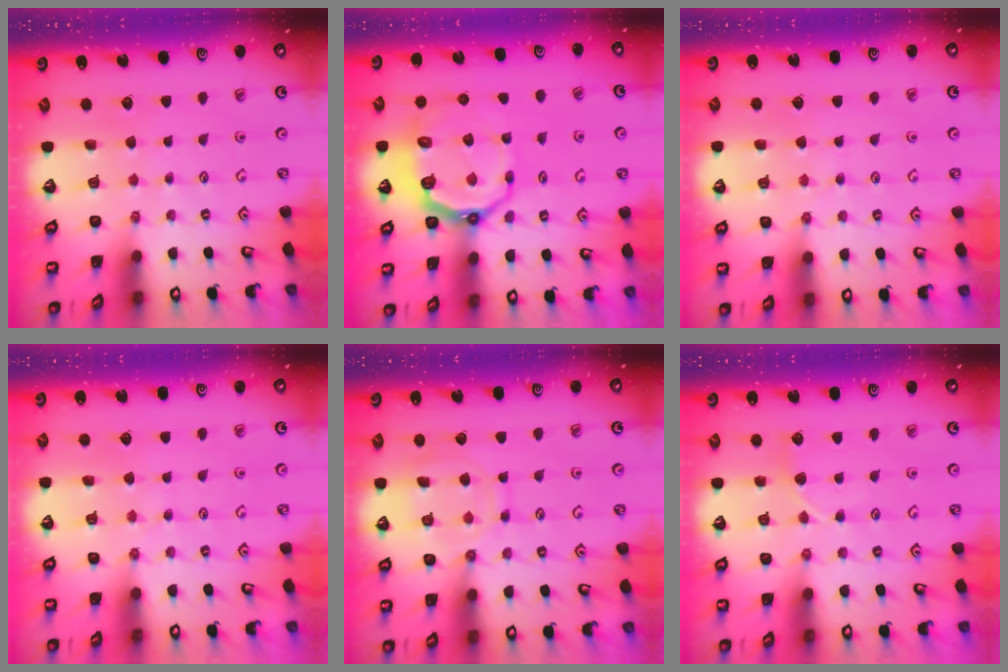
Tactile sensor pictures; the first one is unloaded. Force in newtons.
{"total": 13.2, "press": 12.6, "slide": 4.2}
{"total": 2.9, "press": 2.9, "slide": 0.2}
{"total": 2.9, "press": 2.9, "slide": 0.2}
{"total": 12.4, "press": 12.3, "slide": 1.1}
{"total": 5.2, "press": 5.1, "slide": 0.6}